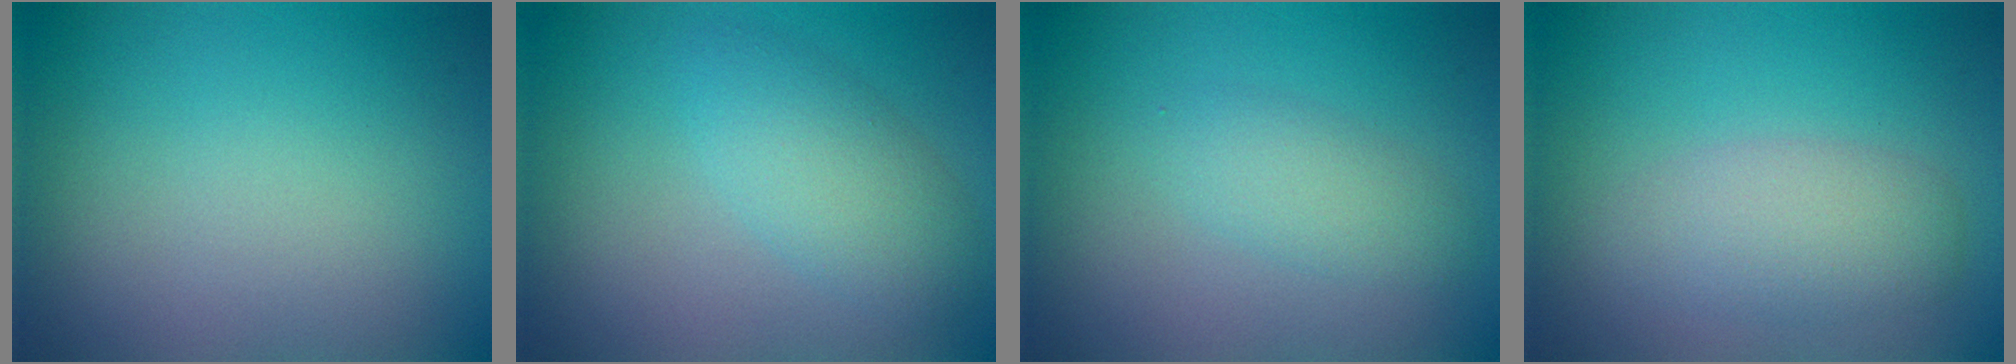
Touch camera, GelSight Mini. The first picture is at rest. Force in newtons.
{"total": 3.5, "press": 3.5, "slide": 0.2}
{"total": 2.2, "press": 2.2, "slide": 0.2}
{"total": 3.4, "press": 3.3, "slide": 0.4}